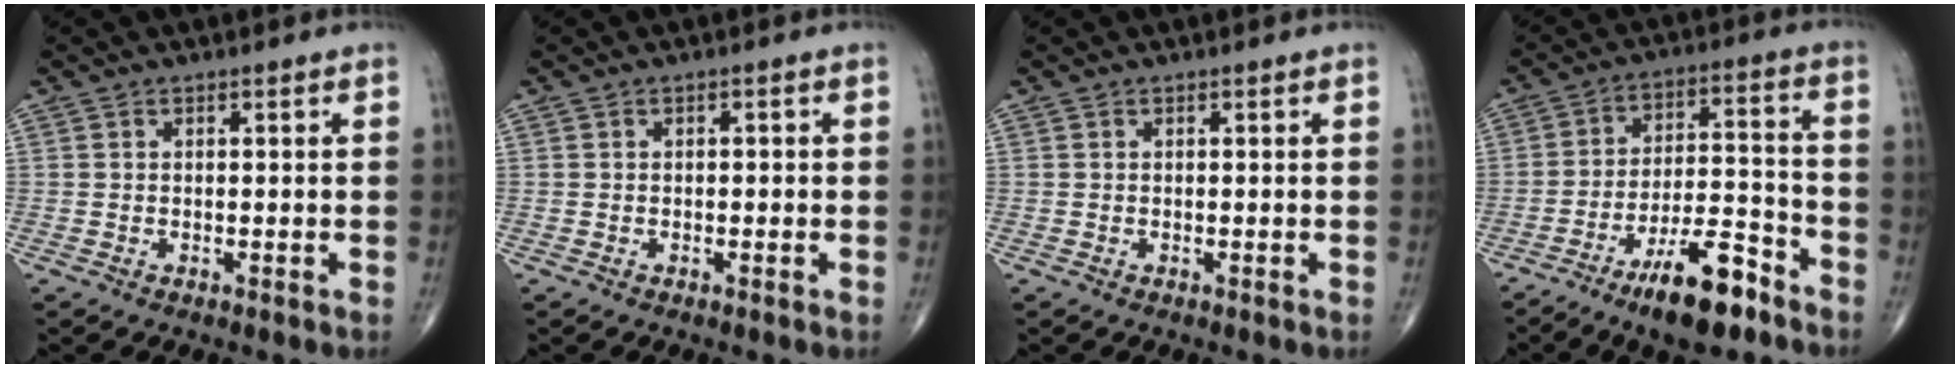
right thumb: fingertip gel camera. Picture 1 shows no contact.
{"total": 0.9, "force": [-0.1, 0.6, 0.6], "torque": [0.003, 0.002, -0.006]}
{"total": 0.0}
{"total": 13.0, "force": [-8.7, 4.0, 8.8], "torque": [-0.138, 0.066, -0.148]}